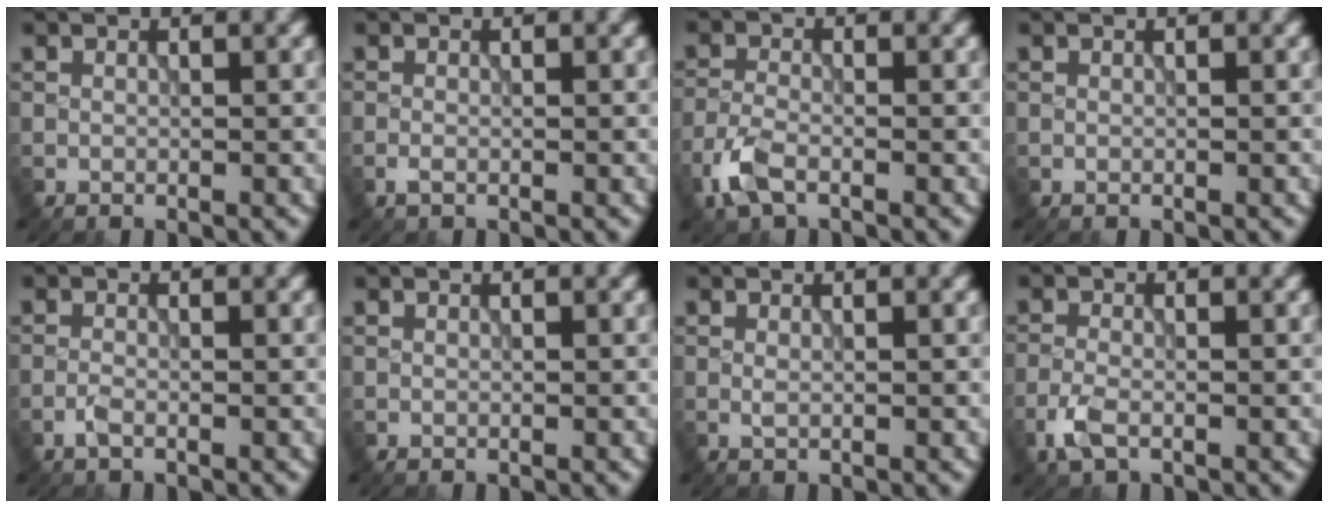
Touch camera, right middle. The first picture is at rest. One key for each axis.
{"total": 0.9, "fx": -0.5, "fy": 0.3, "fz": 0.6, "tx": -0.017, "ty": -0.001, "tz": -0.013}
{"total": 3.2, "fx": -2.0, "fy": 1.4, "fz": 2.1, "tx": -0.055, "ty": -0.003, "tz": -0.050}
{"total": 0.0}
{"total": 1.0, "fx": -0.7, "fy": 0.3, "fz": 0.7, "tx": -0.017, "ty": 0.002, "tz": -0.018}
{"total": 0.0}
{"total": 0.5, "fx": 0.1, "fy": 0.2, "fz": 0.5, "tx": -0.012, "ty": -0.001, "tz": 0.001}
{"total": 2.5, "fx": -1.5, "fy": 1.1, "fz": 1.8, "tx": -0.047, "ty": -0.003, "tz": -0.037}